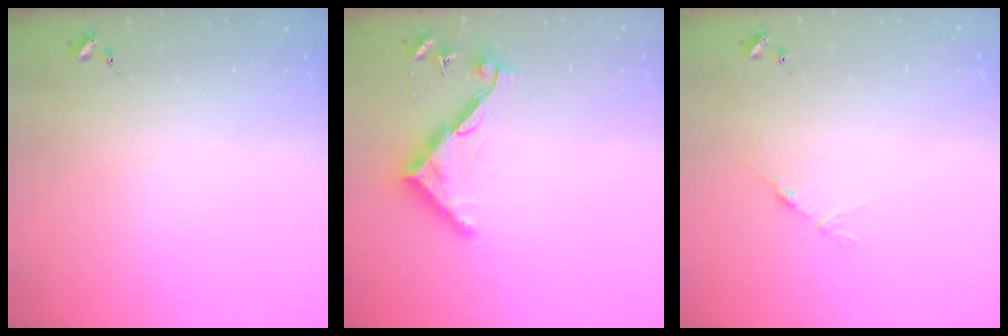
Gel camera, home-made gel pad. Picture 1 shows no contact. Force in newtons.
{"total": 10.2, "press": 10.2, "slide": 0.4}
{"total": 4.0, "press": 3.9, "slide": 0.5}